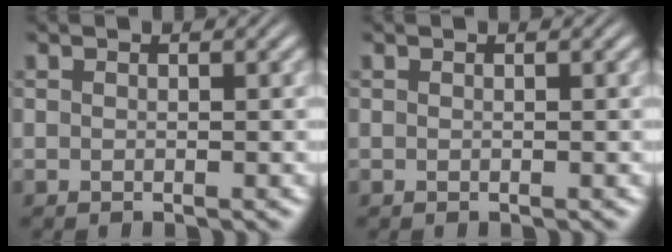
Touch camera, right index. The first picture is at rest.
{"total": 0.0}